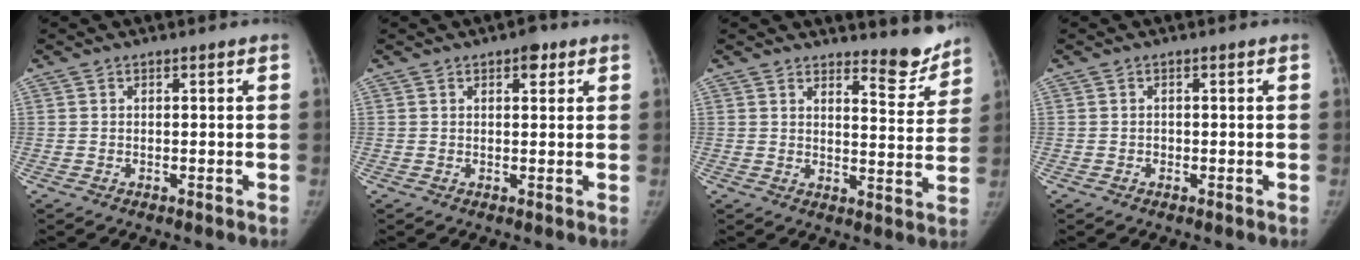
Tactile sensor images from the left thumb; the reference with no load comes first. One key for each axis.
{"total": 2.6, "fx": 1.5, "fy": 1.3, "fz": 1.8, "tx": -0.014, "ty": -0.003, "tz": 0.017}
{"total": 7.4, "fx": 6.8, "fy": 1.8, "fz": 2.2, "tx": -0.002, "ty": -0.067, "tz": 0.088}
{"total": 0.6, "fx": -0.3, "fy": 0.6, "fz": 0.1, "tx": 0.002, "ty": 0.003, "tz": -0.005}